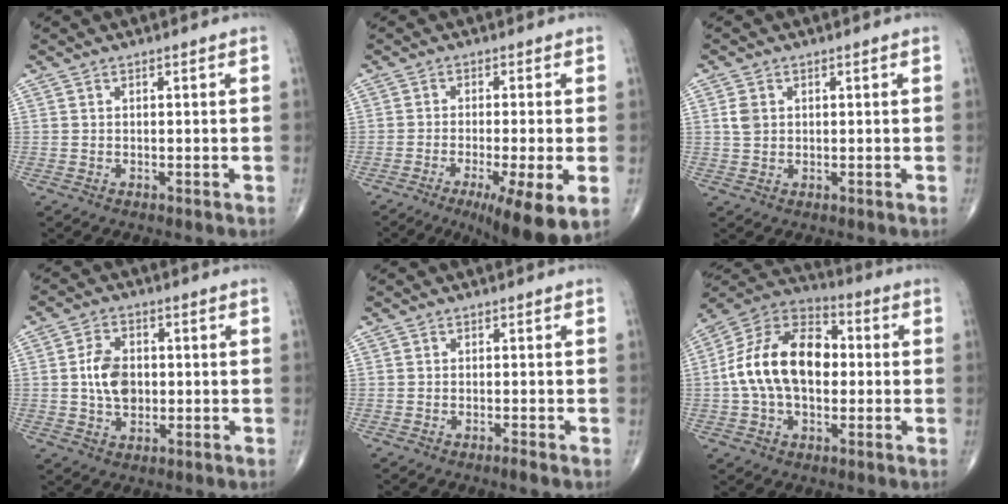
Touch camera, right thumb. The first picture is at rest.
{"total": 11.5, "force": [-4.8, 1.8, 10.3], "torque": [-0.154, -0.016, -0.073]}
{"total": 2.7, "force": [0.6, 2.1, 1.5], "torque": [-0.025, 0.001, 0.014]}
{"total": 7.4, "force": [0.0, 5.1, 5.4], "torque": [-0.085, 0.006, 0.000]}
{"total": 1.0, "force": [-0.8, -0.1, 0.6], "torque": [-0.018, 0.002, -0.017]}
{"total": 18.5, "force": [0.2, 11.6, 14.4], "torque": [-0.243, 0.033, -0.005]}